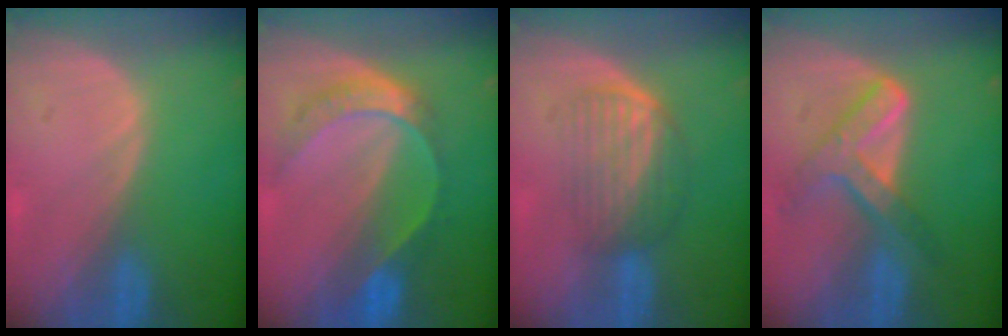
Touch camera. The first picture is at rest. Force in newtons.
{"total": 7.8, "press": 6.4, "slide": 4.4}
{"total": 6.3, "press": 5.6, "slide": 2.7}
{"total": 7.2, "press": 6.2, "slide": 3.8}